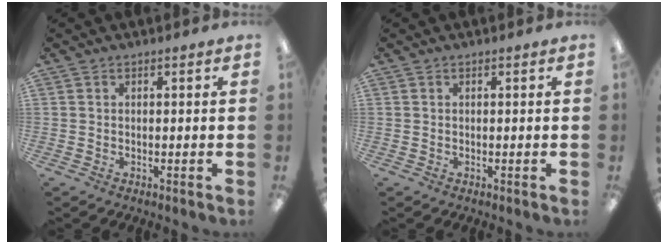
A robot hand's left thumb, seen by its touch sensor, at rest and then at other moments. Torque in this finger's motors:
{"motor_torque": [0.00, 0.00, -0.07, -0.06, 0.00]}